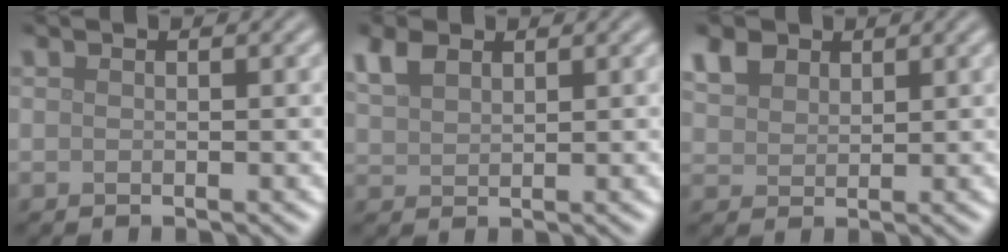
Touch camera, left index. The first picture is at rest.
{"total": 2.7, "force": [1.8, 1.5, 1.4], "torque": [-0.039, 0.008, 0.043]}
{"total": 2.8, "force": [1.8, 1.9, 1.1], "torque": [-0.034, 0.007, 0.038]}